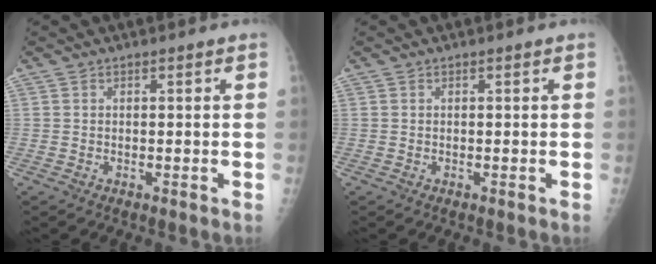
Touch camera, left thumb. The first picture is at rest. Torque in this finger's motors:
{"motor_torque": [0.02, 0.02, -0.01, 0.01, 0.00]}